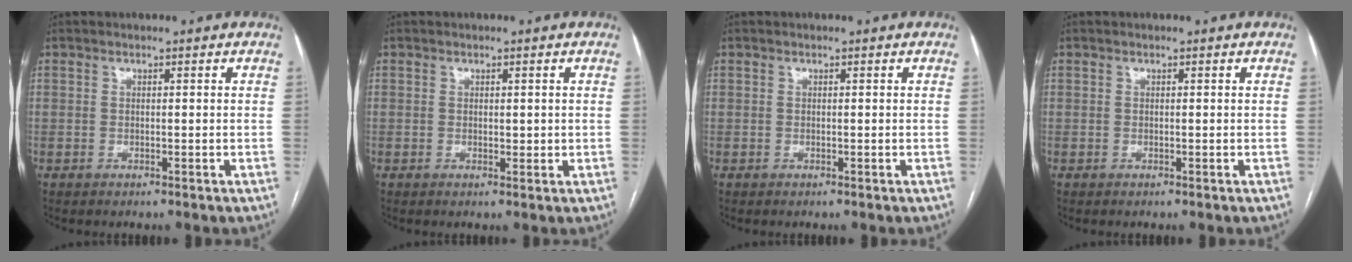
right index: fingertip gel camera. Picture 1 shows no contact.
{"total": 1.3, "force": [0.2, 0.7, 1.0], "torque": [-0.013, -0.003, 0.004]}
{"total": 0.0}
{"total": 0.0}